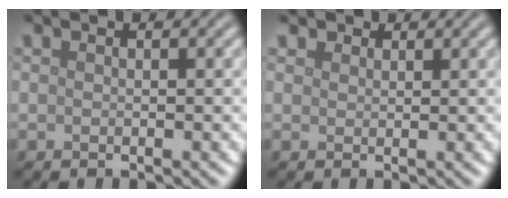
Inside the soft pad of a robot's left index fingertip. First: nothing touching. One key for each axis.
{"total": 1.1, "fx": 0.9, "fy": 0.6, "fz": 0.1, "tx": -0.003, "ty": -0.002, "tz": 0.013}